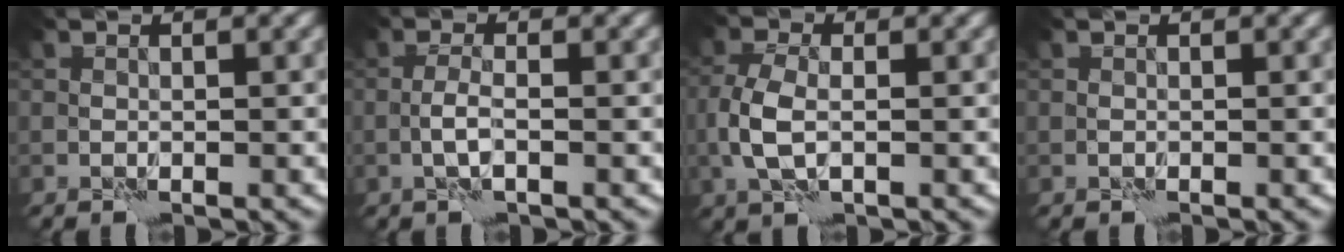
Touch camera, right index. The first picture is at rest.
{"total": 1.5, "force": [-0.3, 0.1, 1.4], "torque": [-0.031, 0.003, -0.011]}
{"total": 3.4, "force": [-0.3, 1.7, 2.9], "torque": [-0.071, -0.001, -0.009]}
{"total": 0.0}